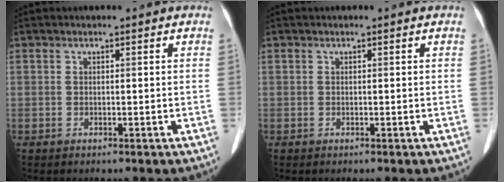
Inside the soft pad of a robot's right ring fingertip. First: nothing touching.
{"total": 0.0}